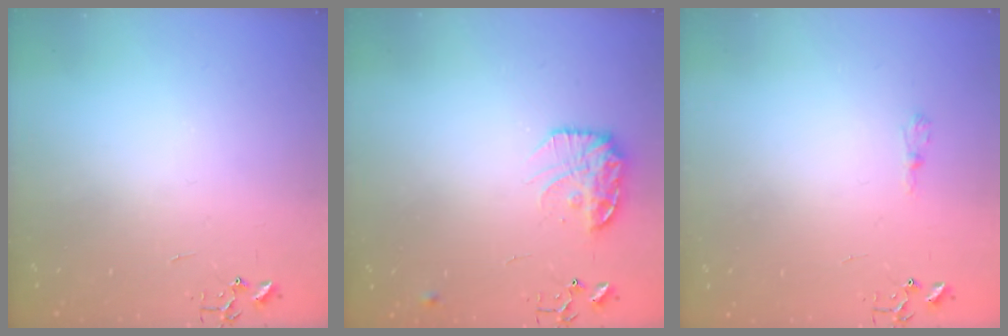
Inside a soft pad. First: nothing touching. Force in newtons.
{"total": 14.3, "press": 14.3, "slide": 0.8}
{"total": 5.9, "press": 5.9, "slide": 0.6}